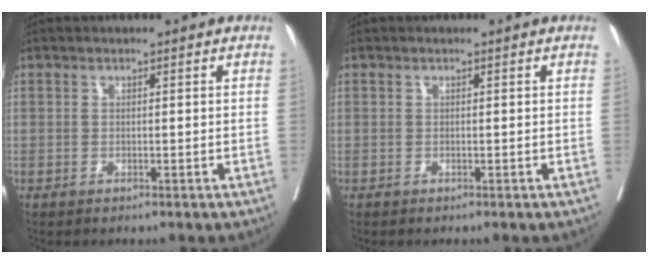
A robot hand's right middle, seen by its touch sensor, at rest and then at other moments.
{"total": 0.0}